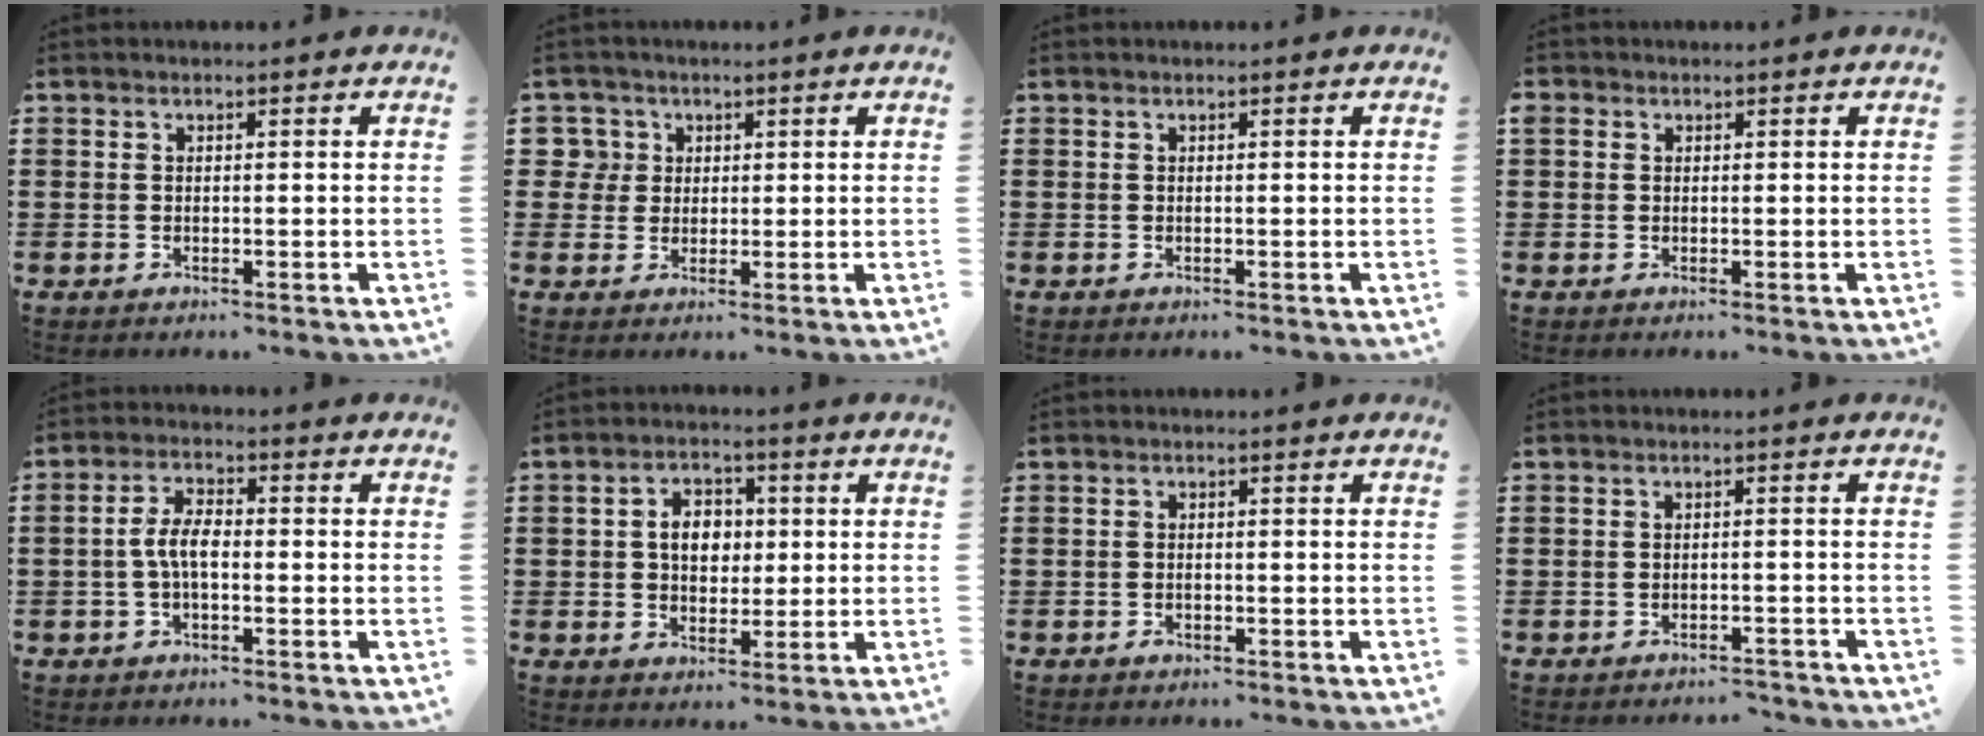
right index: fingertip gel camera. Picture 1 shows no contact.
{"total": 4.1, "force": [1.2, 3.9, 0.3], "torque": [-0.027, 0.014, 0.022]}
{"total": 0.0}
{"total": 0.9, "force": [0.3, 0.9, 0.2], "torque": [-0.005, 0.005, 0.004]}
{"total": 4.9, "force": [-0.8, 2.1, 4.4], "torque": [-0.099, 0.000, -0.021]}
{"total": 5.3, "force": [0.3, 3.9, 3.5], "torque": [-0.071, 0.011, -0.001]}
{"total": 0.9, "force": [-0.5, 0.4, 0.5], "torque": [-0.011, -0.004, -0.009]}
{"total": 1.9, "force": [-1.9, 0.3, -0.1], "torque": [-0.005, 0.001, -0.042]}